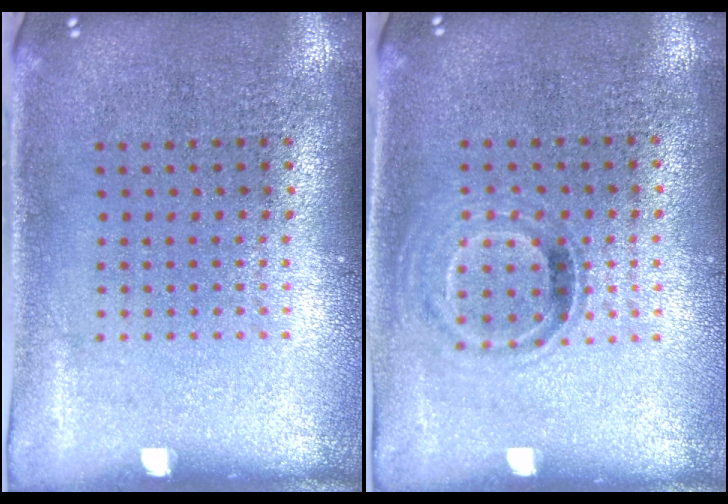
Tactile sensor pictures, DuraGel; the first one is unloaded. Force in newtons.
{"total": 1.0, "press": 0.9, "slide": 0.5}